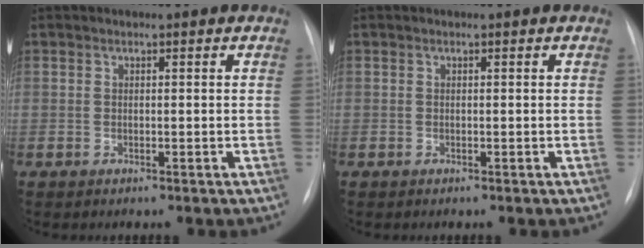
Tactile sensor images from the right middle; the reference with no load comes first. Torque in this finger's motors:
{"motor_torque": [-0.28, -0.05, -0.02, 0.00]}